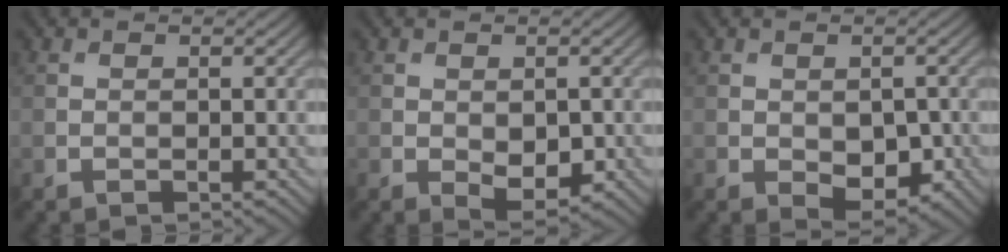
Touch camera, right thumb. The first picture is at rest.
{"total": 3.3, "force": [-0.6, 2.0, 2.6], "torque": [-0.044, -0.013, -0.003]}
{"total": 4.4, "force": [-1.0, 2.8, 3.3], "torque": [-0.049, -0.016, -0.009]}